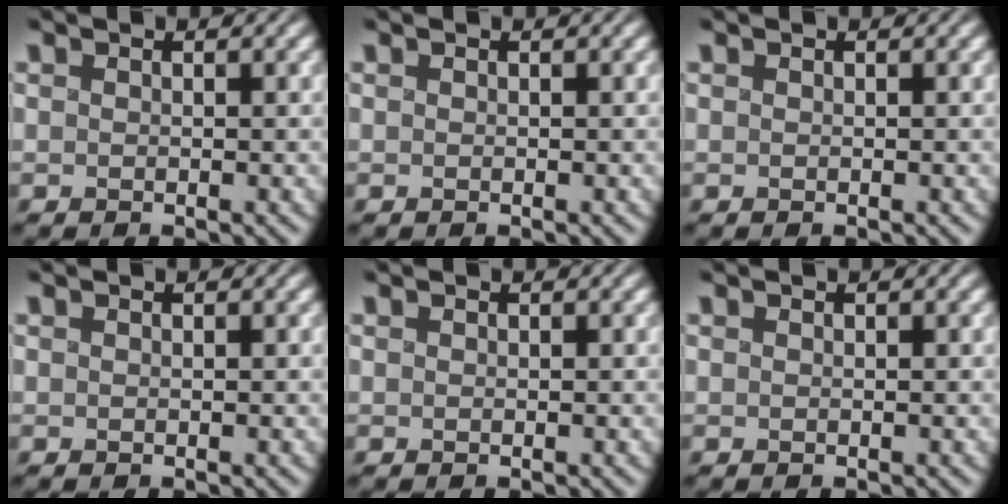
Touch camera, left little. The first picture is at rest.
{"total": 0.0}
{"total": 0.0}
{"total": 0.0}
{"total": 0.0}
{"total": 0.0}